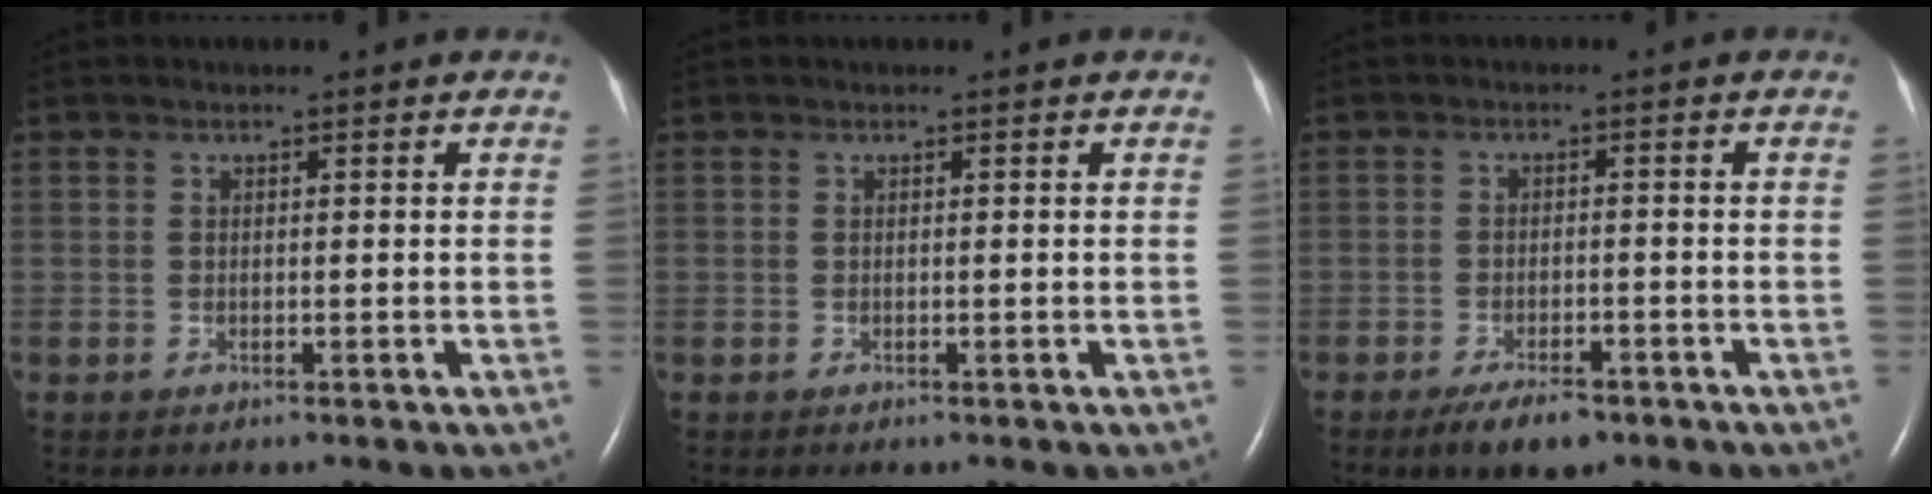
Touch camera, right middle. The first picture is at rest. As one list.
[{"total": 0.0}, {"total": 4.8, "force": [-3.4, 1.6, 3.0], "torque": [-0.059, -0.003, -0.052]}]